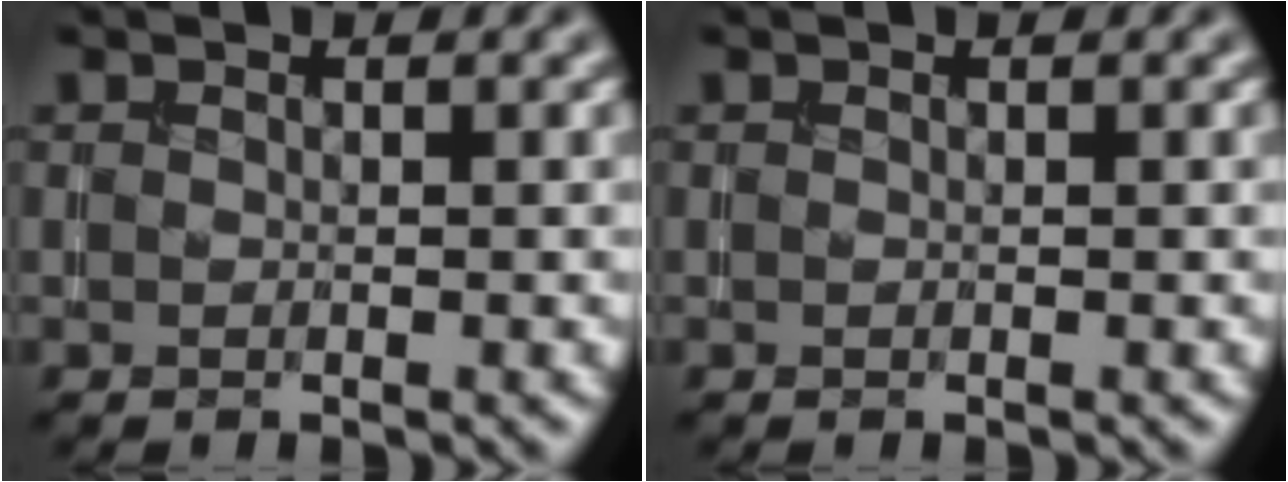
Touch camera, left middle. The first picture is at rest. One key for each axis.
{"total": 0.0}